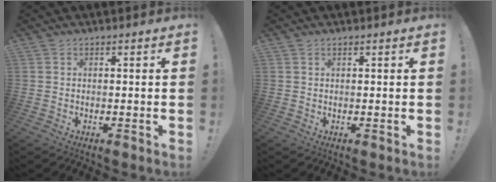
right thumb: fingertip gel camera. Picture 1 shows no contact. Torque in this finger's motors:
{"motor_torque": [0.00, -0.09, -0.25, 0.16, -0.01]}